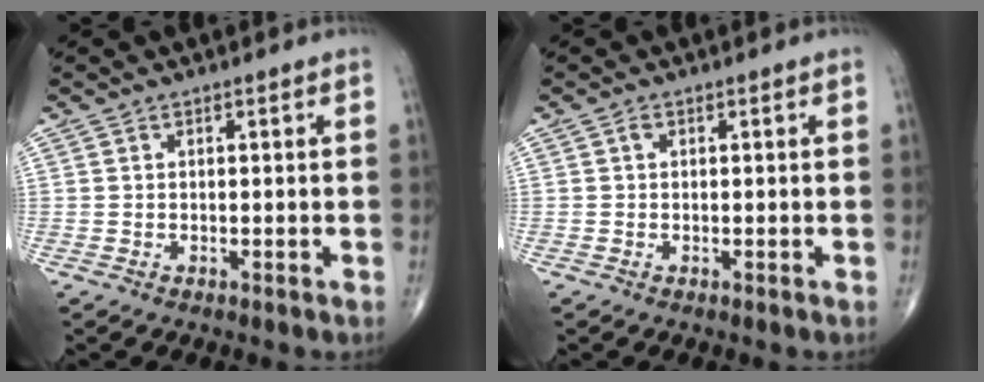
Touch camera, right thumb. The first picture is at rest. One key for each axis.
{"total": 0.6, "fx": 0.1, "fy": 0.4, "fz": 0.4, "tx": -0.003, "ty": 0.002, "tz": 0.000}